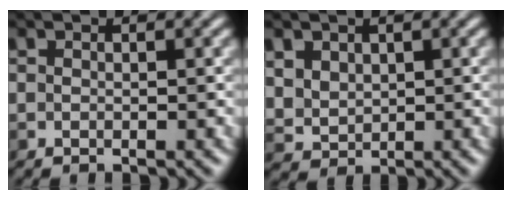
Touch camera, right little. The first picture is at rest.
{"total": 2.4, "force": [0.9, 2.0, 0.9], "torque": [-0.035, -0.005, 0.026]}